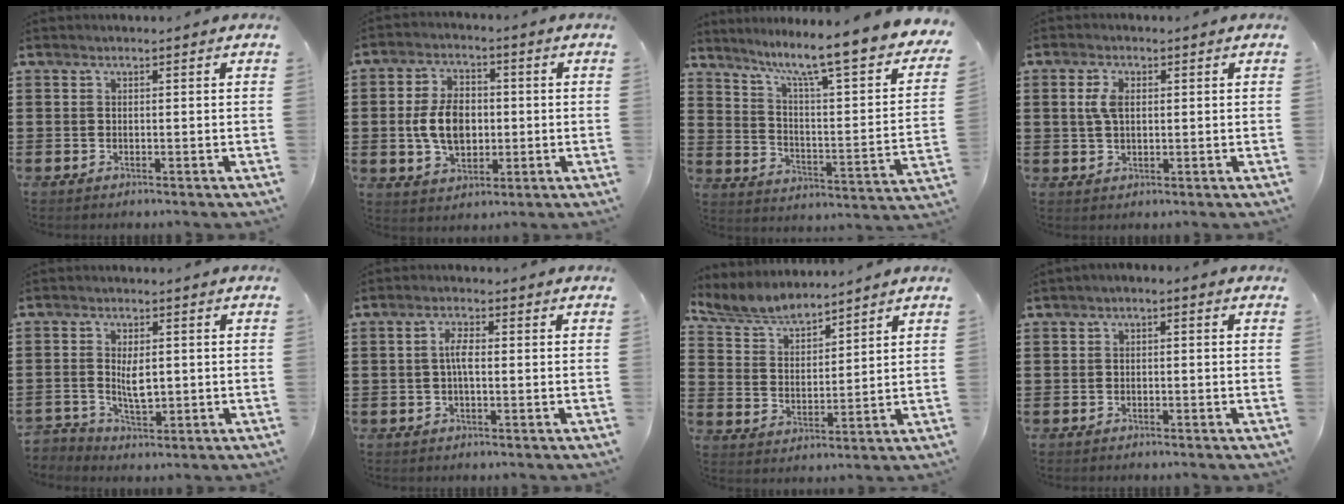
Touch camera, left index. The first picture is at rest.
{"total": 8.0, "force": [-0.3, 5.2, 6.0], "torque": [-0.135, 0.004, -0.014]}
{"total": 8.2, "force": [6.4, 0.0, 5.2], "torque": [-0.112, -0.059, 0.092]}
{"total": 3.5, "force": [0.8, 1.8, 2.8], "torque": [-0.063, 0.009, 0.013]}
{"total": 3.5, "force": [-0.3, 2.2, 2.7], "torque": [-0.047, 0.001, -0.009]}
{"total": 3.0, "force": [-0.1, 1.1, 2.8], "torque": [-0.062, 0.003, -0.007]}
{"total": 5.5, "force": [5.2, 1.1, 1.4], "torque": [-0.049, -0.016, 0.093]}
{"total": 1.1, "force": [-1.0, 0.2, 0.4], "torque": [-0.010, 0.000, -0.021]}